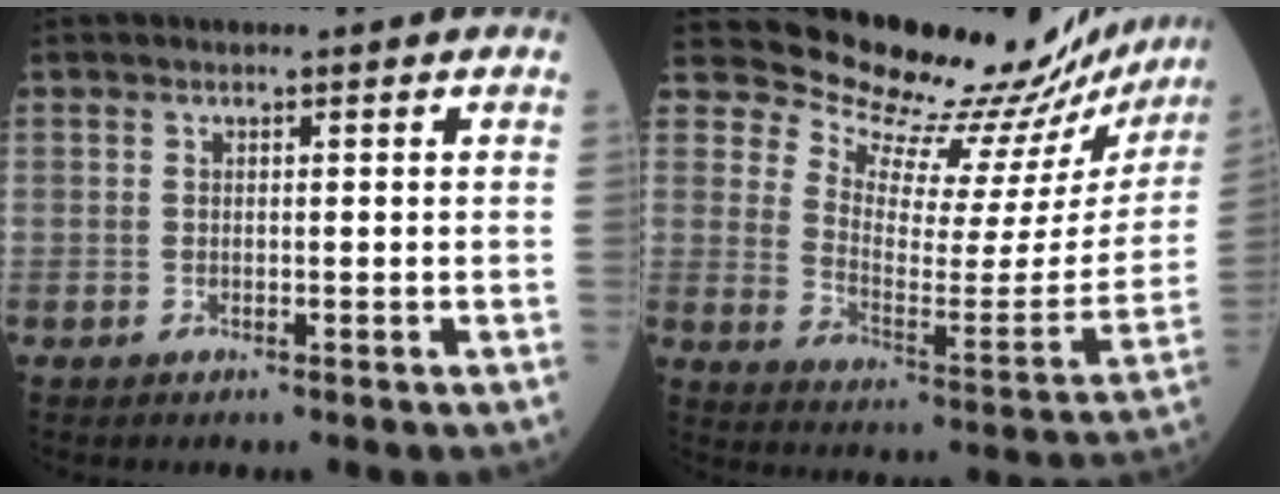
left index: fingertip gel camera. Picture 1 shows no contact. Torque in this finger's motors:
{"motor_torque": [0.99, -1.15, 0.12, -0.03]}